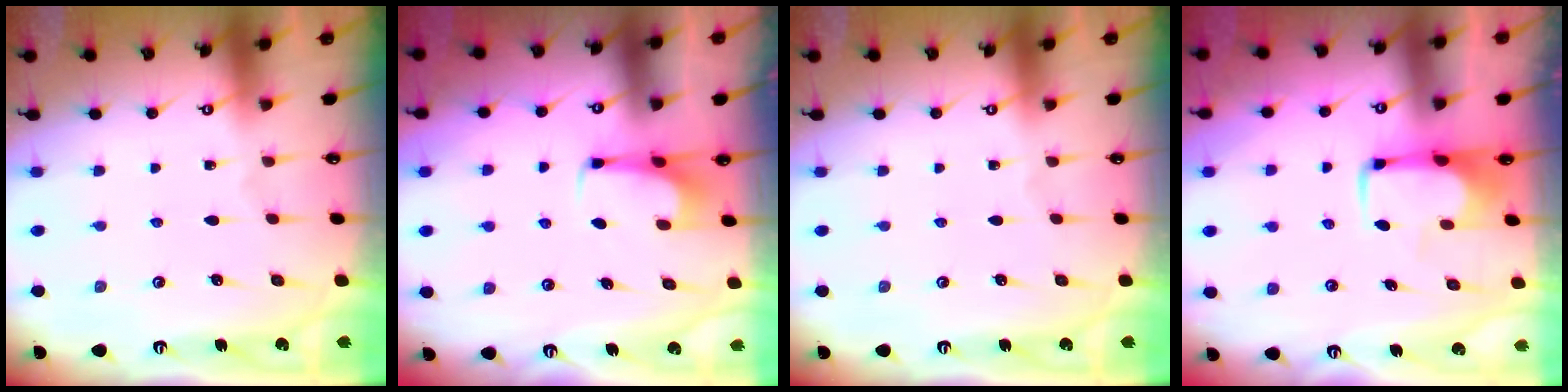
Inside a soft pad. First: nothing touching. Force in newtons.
{"total": 2.1, "press": 2.1, "slide": 0.1}
{"total": 0.0}
{"total": 2.0, "press": 1.9, "slide": 0.4}